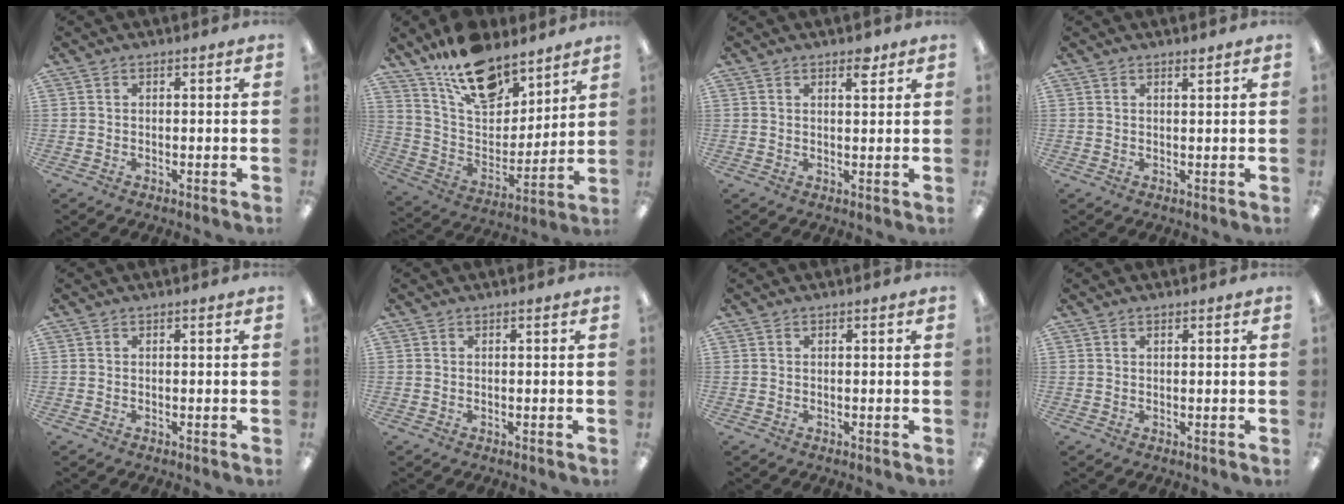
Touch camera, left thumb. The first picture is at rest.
{"total": 18.1, "force": [13.2, 8.9, 8.5], "torque": [-0.145, -0.083, 0.238]}
{"total": 3.1, "force": [2.3, 1.0, 1.8], "torque": [-0.016, -0.009, 0.036]}
{"total": 1.2, "force": [1.1, 0.0, 0.4], "torque": [-0.009, -0.002, 0.020]}
{"total": 0.0}
{"total": 0.0}
{"total": 0.0}
{"total": 0.7, "force": [0.5, 0.2, 0.4], "torque": [-0.010, 0.002, 0.009]}